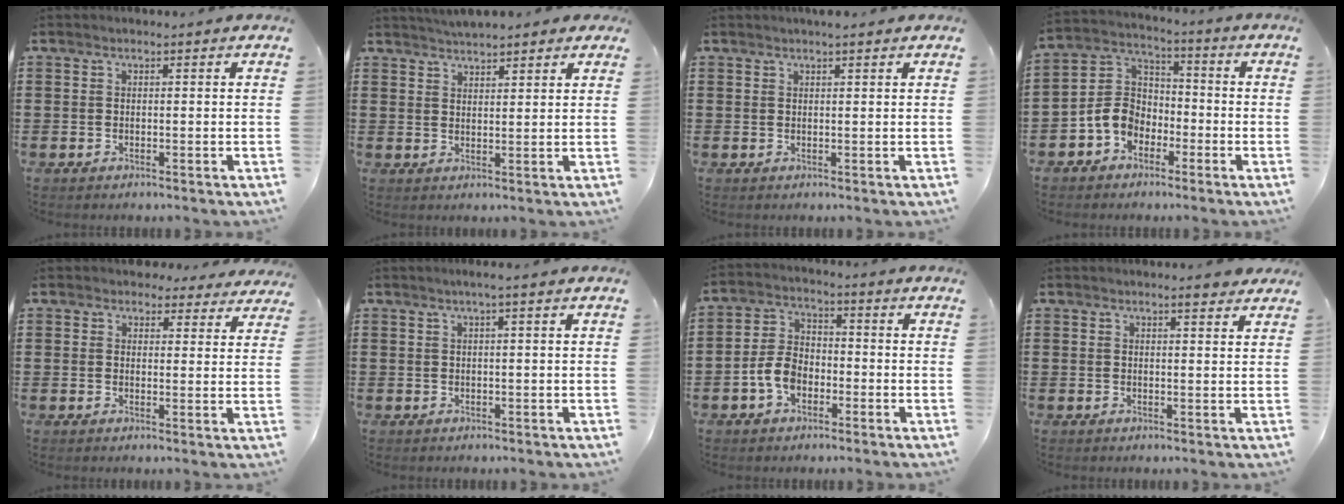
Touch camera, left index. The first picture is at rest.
{"total": 3.1, "force": [3.0, 0.3, 0.5], "torque": [-0.017, -0.004, 0.055]}
{"total": 1.3, "force": [1.1, 0.1, 0.7], "torque": [-0.015, 0.001, 0.020]}
{"total": 6.5, "force": [-2.9, 5.1, 2.7], "torque": [-0.090, 0.008, -0.066]}
{"total": 3.3, "force": [2.9, 1.3, 0.6], "torque": [-0.013, -0.003, 0.054]}
{"total": 1.3, "force": [0.3, -0.2, 1.2], "torque": [-0.020, -0.002, 0.006]}
{"total": 5.8, "force": [-2.3, 3.8, 3.8], "torque": [-0.094, 0.006, -0.050]}
{"total": 2.5, "force": [2.1, 0.3, 1.3], "torque": [-0.022, -0.002, 0.038]}